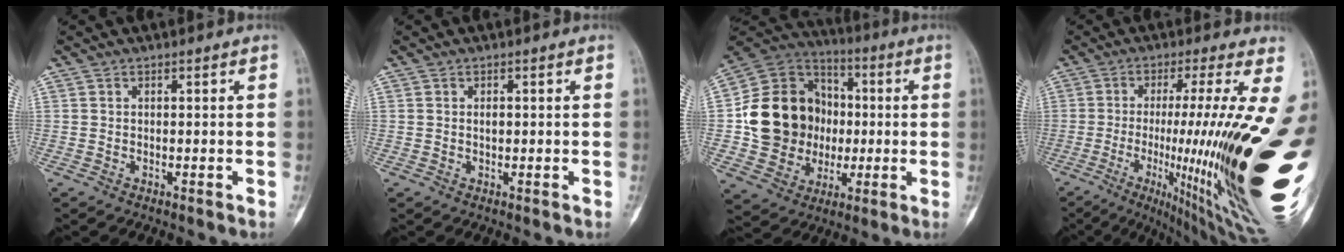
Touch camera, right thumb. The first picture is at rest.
{"total": 1.0, "force": [0.1, 0.6, 0.8], "torque": [-0.010, 0.001, 0.002]}
{"total": 20.0, "force": [-0.3, 17.4, 9.9], "torque": [-0.137, 0.031, 0.008]}
{"total": 28.2, "force": [-1.7, 4.4, 27.8], "torque": [-0.314, -0.021, -0.012]}